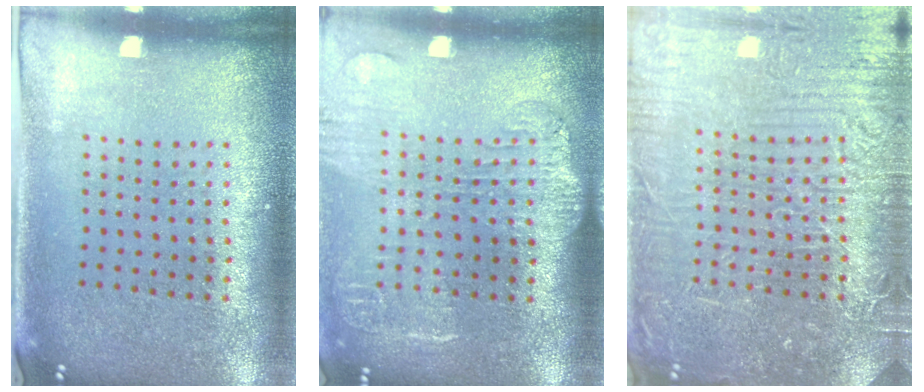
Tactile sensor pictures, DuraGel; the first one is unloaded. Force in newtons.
{"total": 1.7, "press": 1.5, "slide": 0.8}
{"total": 7.7, "press": 7.7, "slide": 1.1}